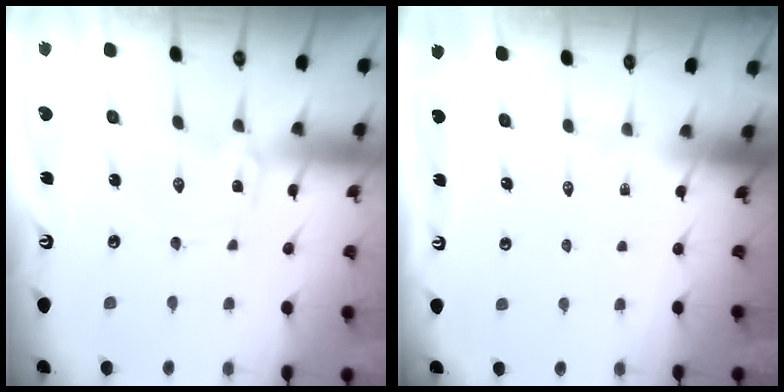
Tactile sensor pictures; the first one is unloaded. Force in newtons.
{"total": 0.0}